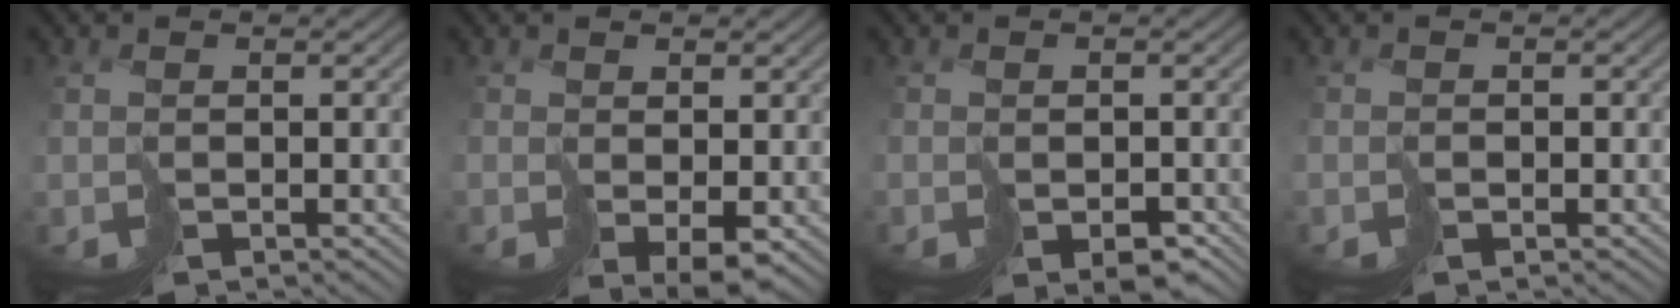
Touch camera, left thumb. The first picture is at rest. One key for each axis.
{"total": 2.4, "fx": 0.0, "fy": 1.0, "fz": 2.2, "tx": -0.042, "ty": -0.008, "tz": 0.014}
{"total": 2.5, "fx": -1.3, "fy": 1.5, "fz": 1.5, "tx": -0.012, "ty": -0.008, "tz": -0.008}
{"total": 0.6, "fx": -0.4, "fy": 0.1, "fz": -0.4, "tx": 0.014, "ty": 0.002, "tz": -0.008}